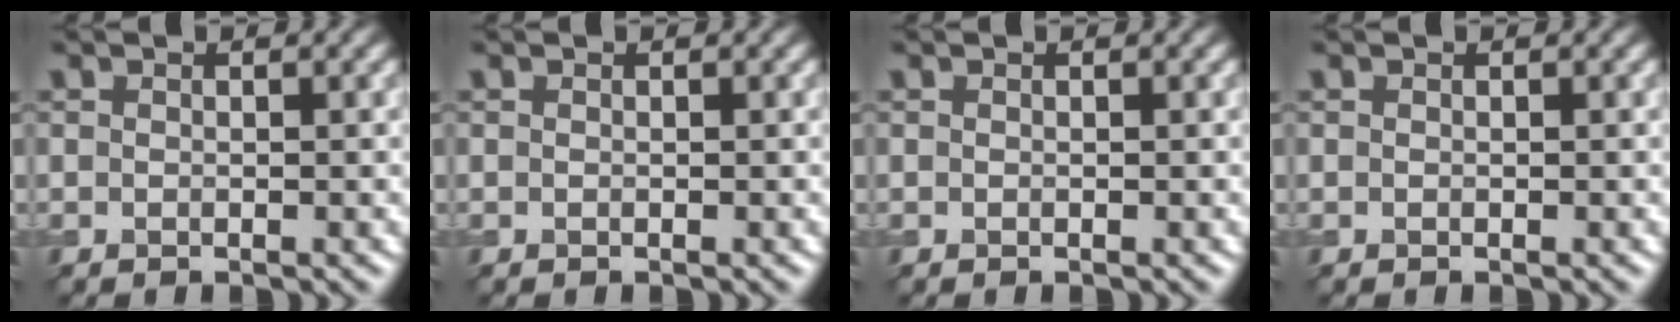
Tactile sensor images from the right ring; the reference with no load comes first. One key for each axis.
{"total": 0.0}
{"total": 0.0}
{"total": 0.0}